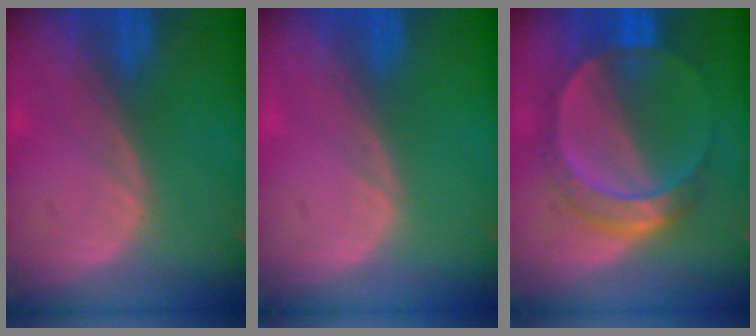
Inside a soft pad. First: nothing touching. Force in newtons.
{"total": 0.0}
{"total": 7.1, "press": 7.0, "slide": 0.5}